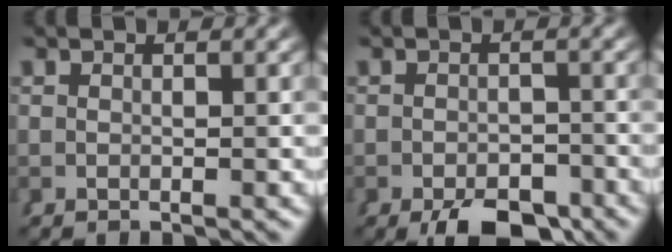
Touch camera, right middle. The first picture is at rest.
{"total": 4.2, "force": [-3.3, 1.5, 2.1], "torque": [-0.025, -0.017, -0.049]}